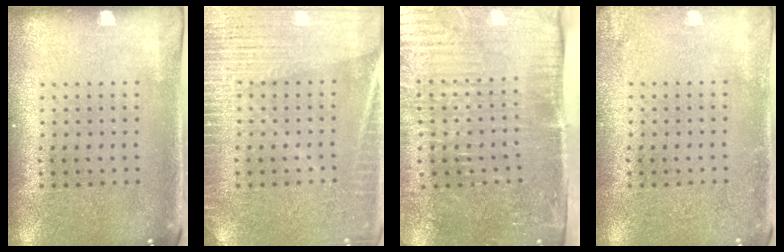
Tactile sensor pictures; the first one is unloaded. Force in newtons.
{"total": 4.7, "press": 4.6, "slide": 0.7}
{"total": 5.3, "press": 4.5, "slide": 2.7}
{"total": 1.2, "press": 1.2, "slide": 0.0}